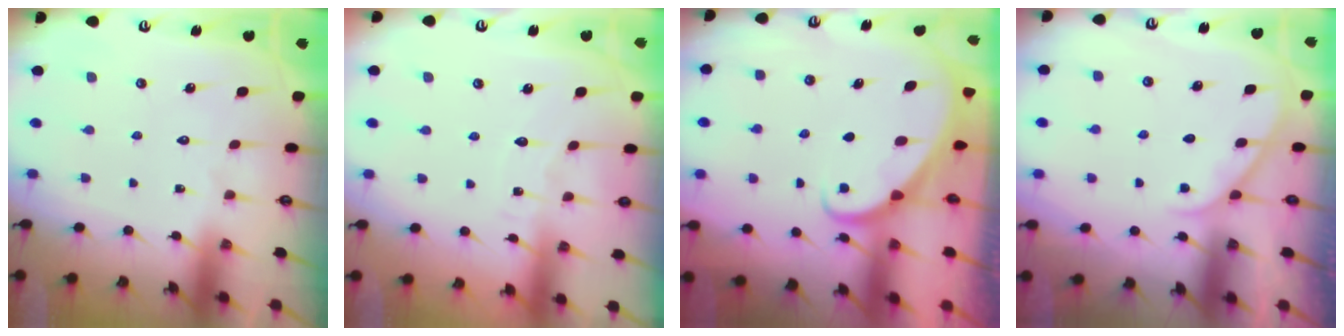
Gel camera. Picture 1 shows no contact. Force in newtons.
{"total": 3.7, "press": 3.7, "slide": 0.2}
{"total": 1.8, "press": 1.8, "slide": 0.2}
{"total": 2.1, "press": 2.1, "slide": 0.2}